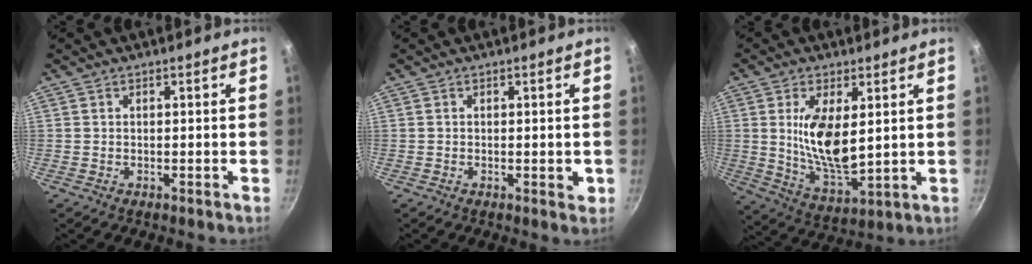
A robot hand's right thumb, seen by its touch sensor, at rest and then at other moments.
{"total": 1.7, "force": [-0.1, 0.8, 1.5], "torque": [-0.014, 0.001, -0.003]}
{"total": 12.1, "force": [2.5, 5.3, 10.6], "torque": [-0.192, -0.030, 0.057]}